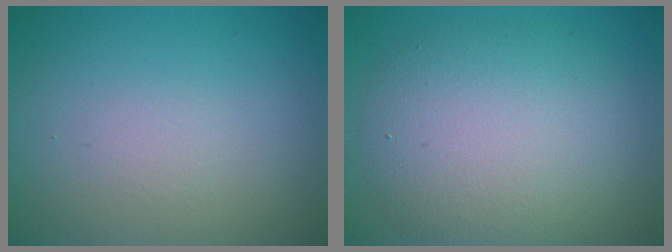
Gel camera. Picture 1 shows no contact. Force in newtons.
{"total": 7.3, "press": 7.3, "slide": 0.5}